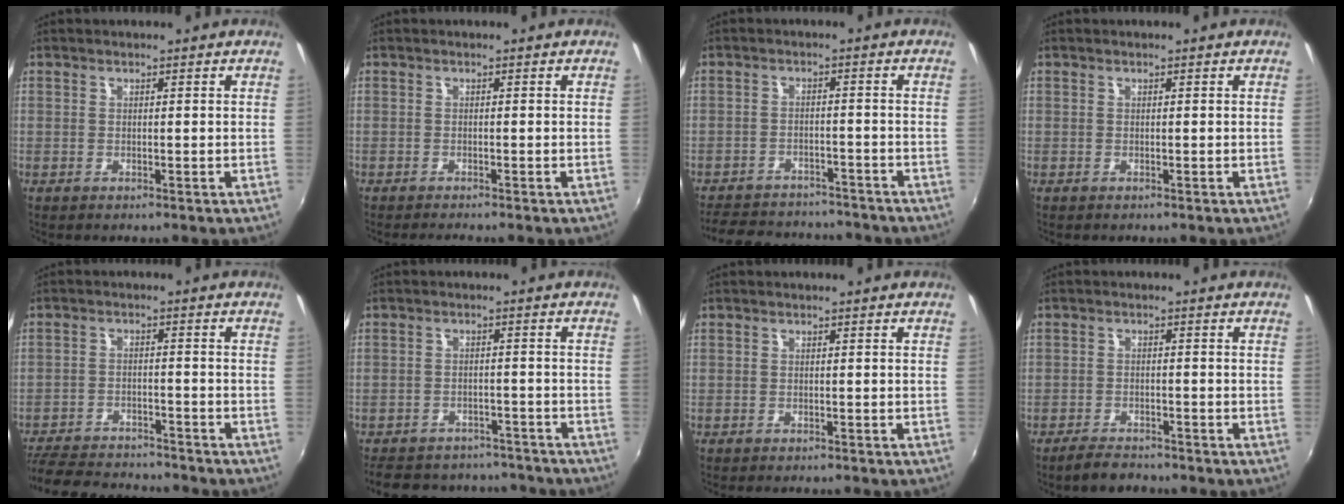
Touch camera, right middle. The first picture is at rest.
{"total": 1.8, "force": [-1.7, -0.2, 0.7], "torque": [-0.017, -0.012, -0.031]}
{"total": 15.8, "force": [-13.9, 5.3, 5.4], "torque": [-0.129, 0.009, -0.190]}
{"total": 0.0}
{"total": 15.3, "force": [-13.7, 3.9, 5.7], "torque": [-0.137, -0.015, -0.209]}
{"total": 17.0, "force": [-14.6, 6.7, 5.6], "torque": [-0.129, 0.019, -0.188]}
{"total": 1.9, "force": [-1.8, 0.4, 0.6], "torque": [-0.017, -0.013, -0.028]}
{"total": 4.1, "force": [-3.7, 1.2, 1.3], "torque": [-0.044, 0.000, -0.063]}